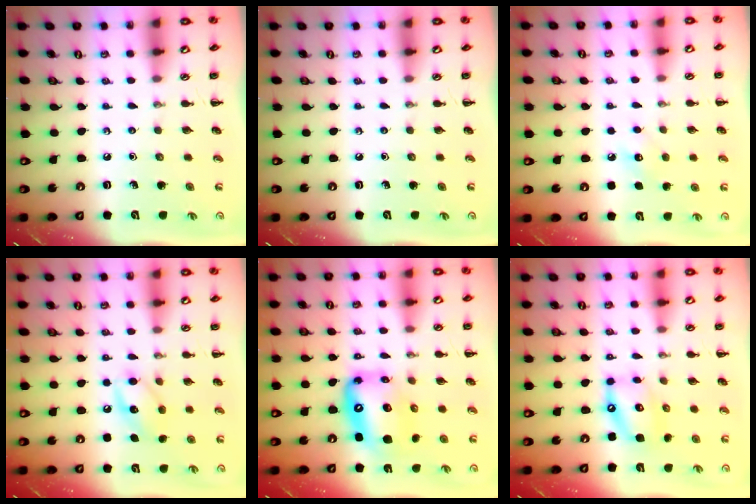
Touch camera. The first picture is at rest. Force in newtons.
{"total": 0.0}
{"total": 7.6, "press": 7.4, "slide": 1.7}
{"total": 10.8, "press": 10.8, "slide": 0.7}
{"total": 13.1, "press": 12.7, "slide": 3.3}
{"total": 12.3, "press": 12.0, "slide": 2.5}